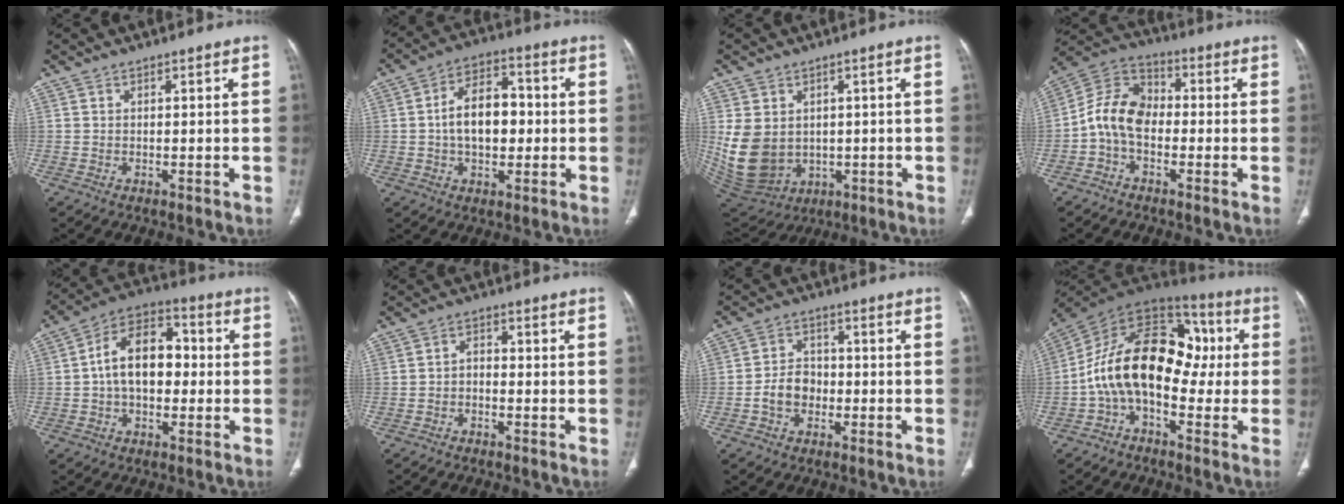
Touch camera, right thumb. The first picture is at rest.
{"total": 11.4, "force": [-0.2, 7.2, 8.8], "torque": [-0.120, 0.026, -0.008]}
{"total": 12.7, "force": [0.5, 10.6, 7.1], "torque": [-0.129, -0.007, 0.048]}
{"total": 9.7, "force": [-1.8, 6.9, 6.6], "torque": [-0.112, 0.035, -0.051]}
{"total": 13.5, "force": [0.0, 8.8, 10.3], "torque": [-0.148, 0.036, -0.012]}
{"total": 1.9, "force": [-0.7, 1.5, 1.0], "torque": [-0.010, 0.015, -0.020]}
{"total": 5.3, "force": [-1.2, 4.5, 2.6], "torque": [-0.027, 0.022, -0.027]}
{"total": 19.3, "force": [-1.0, 12.1, 15.0], "torque": [-0.218, 0.058, -0.031]}